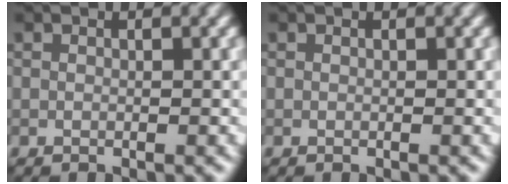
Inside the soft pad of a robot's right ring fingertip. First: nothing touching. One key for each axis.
{"total": 0.0}